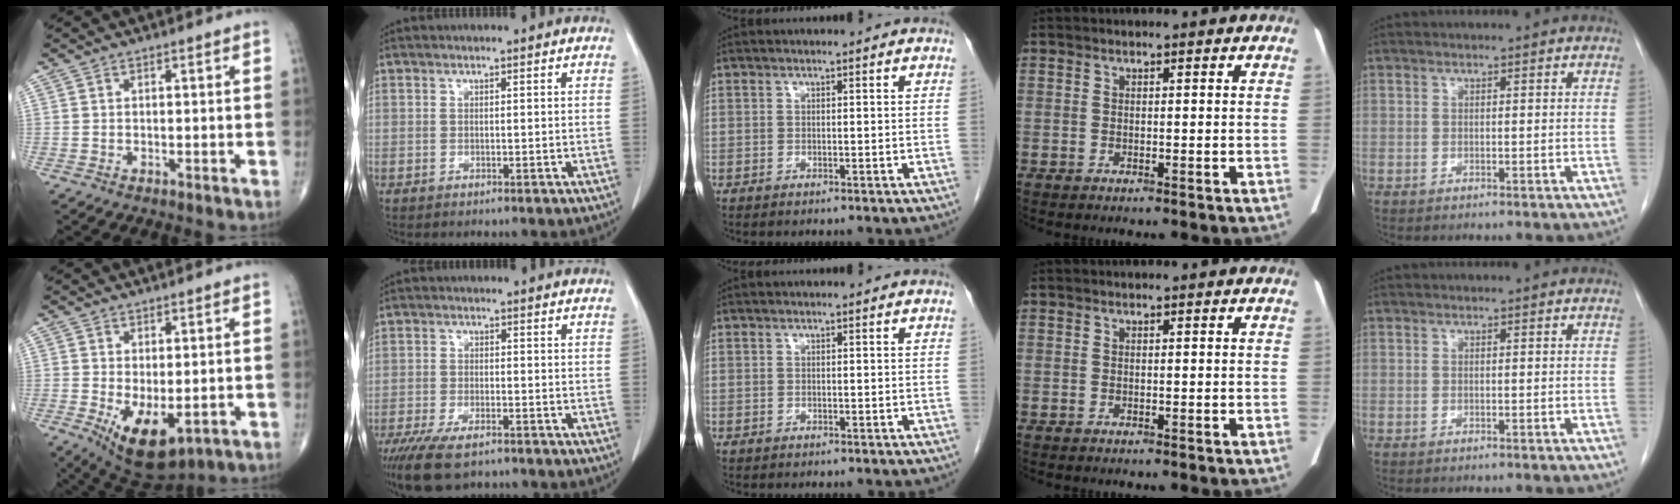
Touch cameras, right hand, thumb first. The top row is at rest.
{"thumb": {"total": 9.3, "force": [-2.5, 4.5, 7.8], "torque": [-0.118, -0.016, -0.023]}, "index": {"total": 9.1, "force": [-6.8, 2.7, 5.3], "torque": [-0.092, -0.017, -0.112]}}